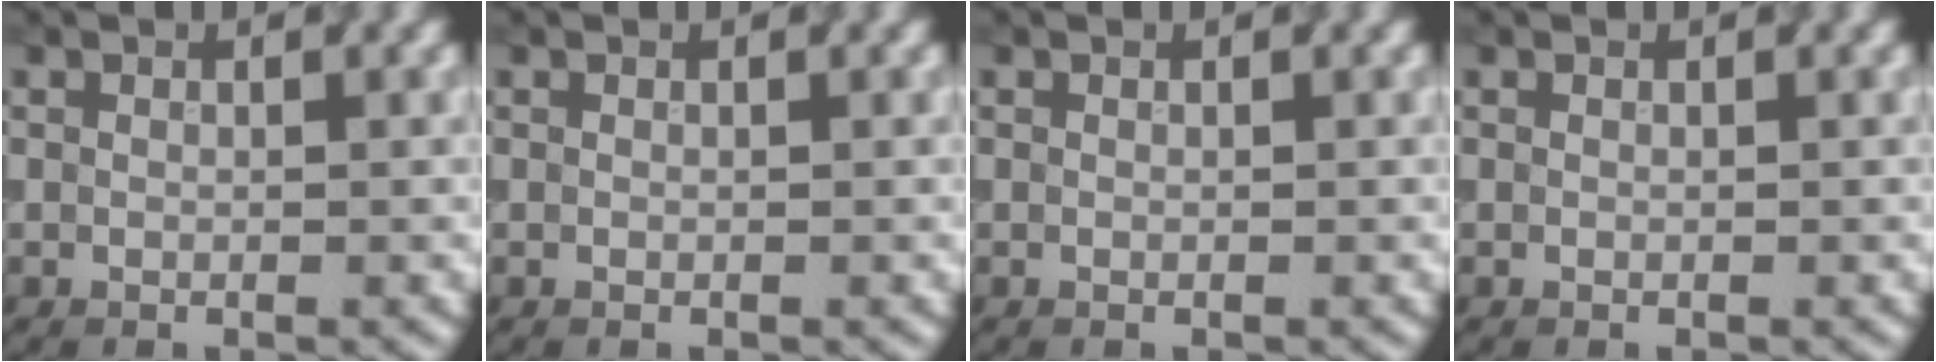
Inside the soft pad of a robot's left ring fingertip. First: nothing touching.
{"total": 0.0}
{"total": 0.0}
{"total": 0.0}